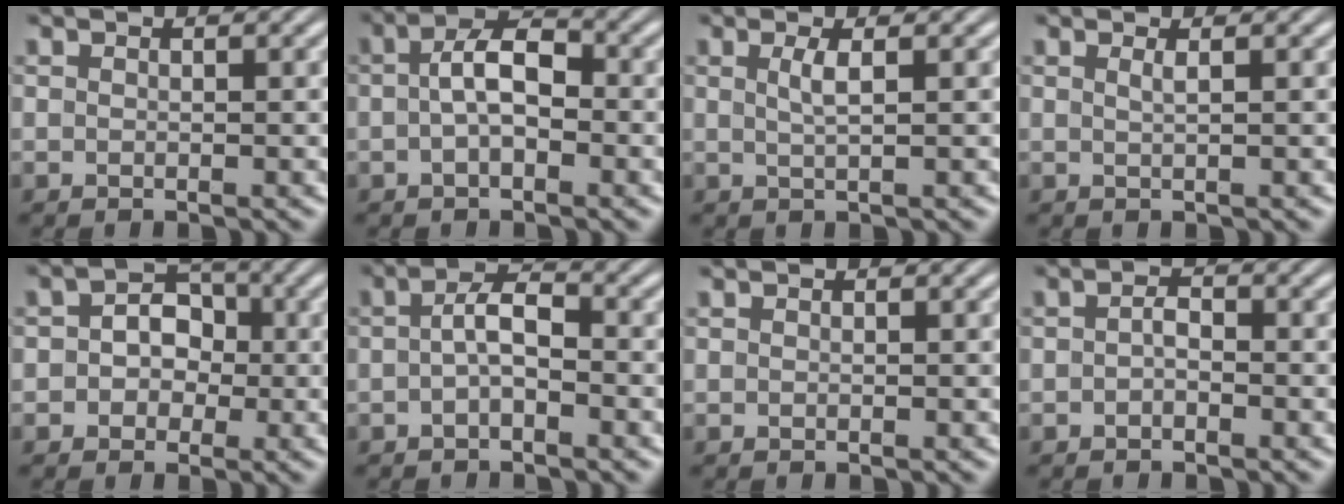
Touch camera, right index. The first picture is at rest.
{"total": 4.0, "force": [-0.5, 1.9, 3.5], "torque": [-0.057, 0.002, -0.010]}
{"total": 1.5, "force": [0.2, -0.3, 1.4], "torque": [-0.027, -0.007, 0.011]}
{"total": 0.8, "force": [0.2, -0.5, 0.7], "torque": [-0.012, -0.006, 0.009]}
{"total": 3.9, "force": [-0.8, 3.4, 1.8], "torque": [-0.013, -0.004, -0.019]}
{"total": 2.9, "force": [-0.8, 1.1, 2.5], "torque": [-0.038, 0.001, -0.015]}
{"total": 0.0}
{"total": 1.1, "force": [-0.6, 0.4, 0.8], "torque": [-0.017, -0.008, -0.007]}